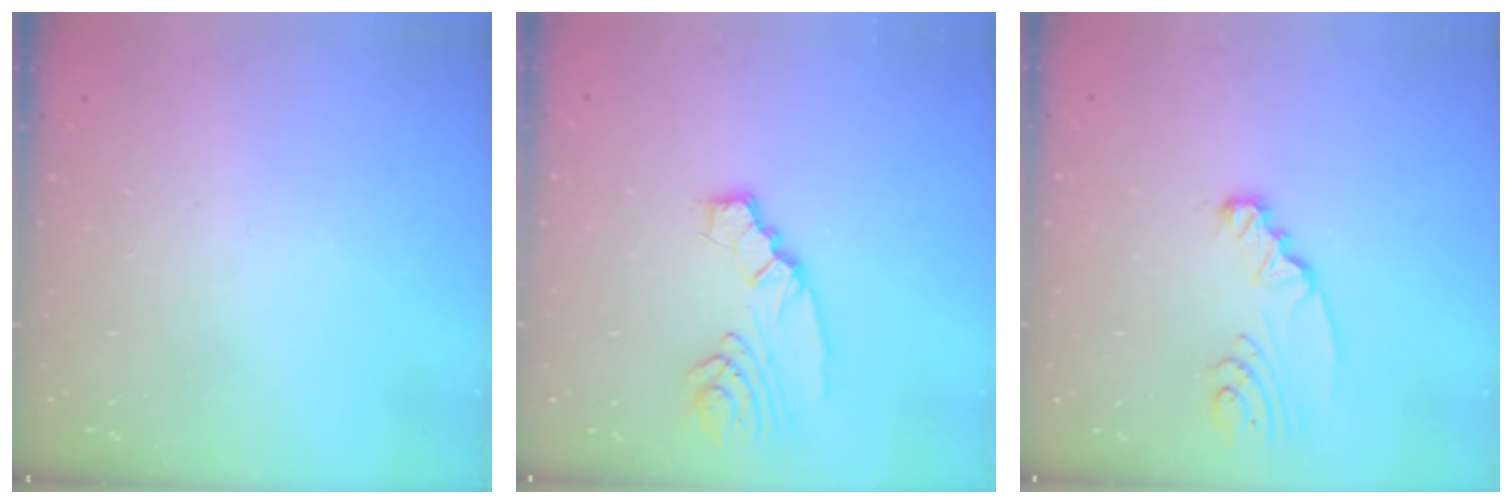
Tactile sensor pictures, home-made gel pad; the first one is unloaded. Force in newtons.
{"total": 6.6, "press": 6.6, "slide": 0.7}
{"total": 4.1, "press": 4.1, "slide": 0.4}